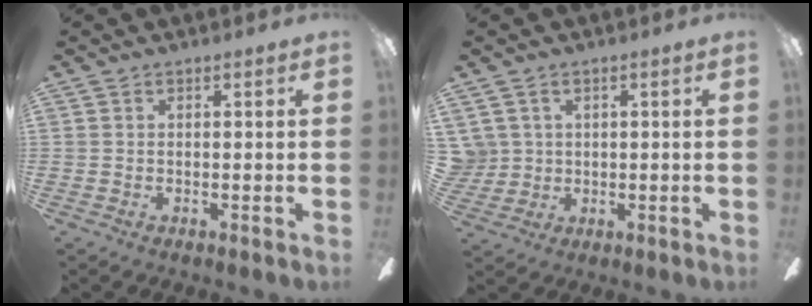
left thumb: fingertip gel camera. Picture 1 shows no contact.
{"total": 4.2, "force": [1.5, 4.0, 0.2], "torque": [-0.028, 0.008, 0.028]}